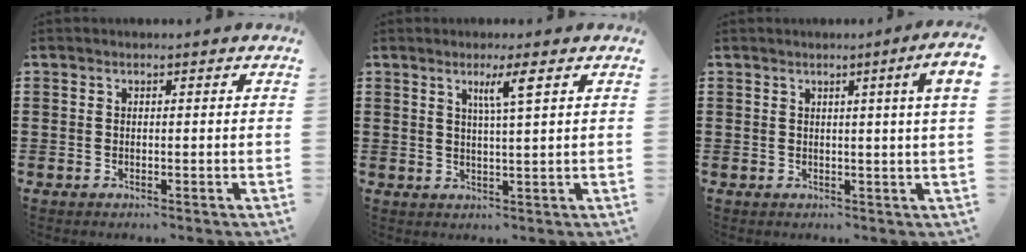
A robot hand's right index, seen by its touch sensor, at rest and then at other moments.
{"total": 3.6, "force": [1.7, -0.1, 3.2], "torque": [-0.060, -0.006, 0.024]}
{"total": 3.1, "force": [1.1, -0.9, 2.8], "torque": [-0.051, -0.009, 0.015]}